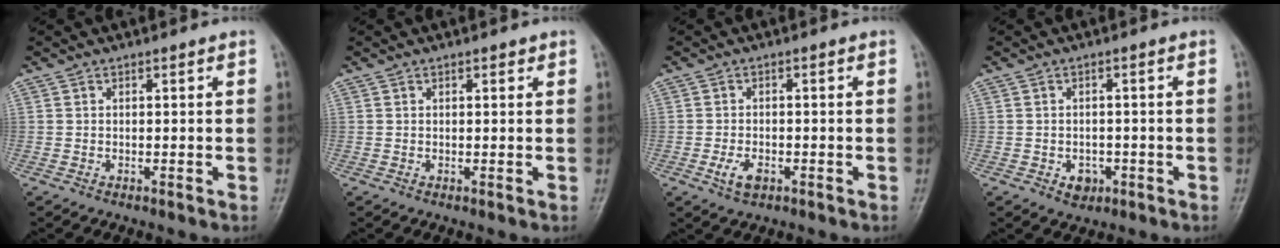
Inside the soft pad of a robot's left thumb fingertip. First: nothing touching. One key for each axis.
{"total": 0.9, "fx": 0.6, "fy": 0.5, "fz": 0.6, "tx": -0.005, "ty": -0.001, "tz": 0.006}
{"total": 3.6, "fx": -1.6, "fy": 2.1, "fz": 2.5, "tx": -0.049, "ty": 0.004, "tz": -0.026}
{"total": 3.1, "fx": -1.2, "fy": 2.5, "fz": 1.5, "tx": -0.008, "ty": 0.007, "tz": -0.011}